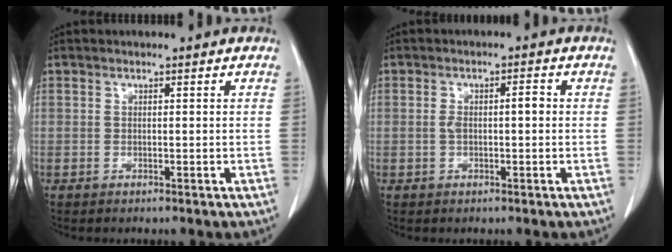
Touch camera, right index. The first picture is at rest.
{"total": 2.9, "force": [-0.1, 0.9, 2.7], "torque": [-0.057, 0.013, 0.004]}